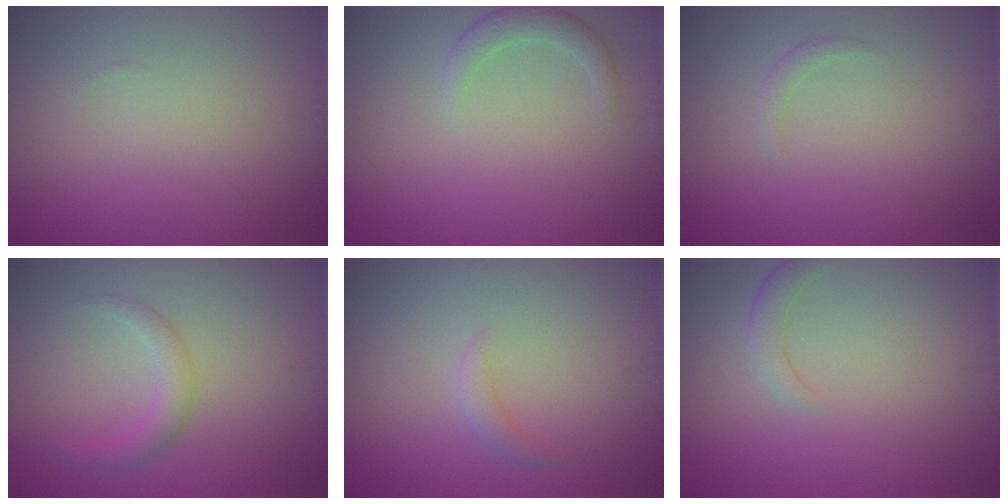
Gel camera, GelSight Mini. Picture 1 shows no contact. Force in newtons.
{"total": 2.0, "press": 2.0, "slide": 0.2}
{"total": 0.9, "press": 0.9, "slide": 0.1}
{"total": 1.5, "press": 1.5, "slide": 0.1}
{"total": 1.2, "press": 1.2, "slide": 0.1}
{"total": 1.5, "press": 1.5, "slide": 0.2}